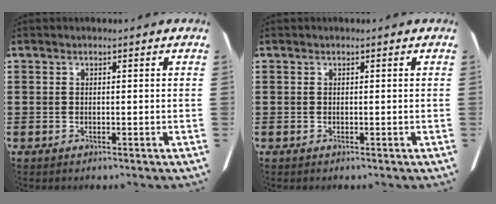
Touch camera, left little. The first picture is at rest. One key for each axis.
{"total": 0.0}